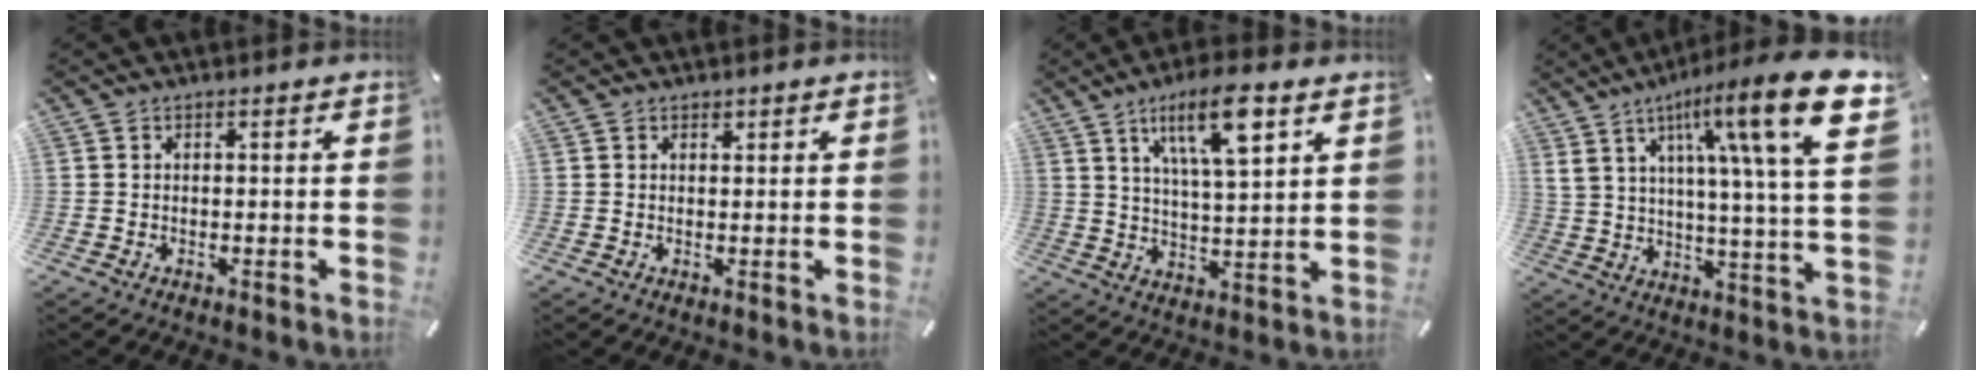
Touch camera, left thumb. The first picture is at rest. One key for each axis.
{"total": 0.8, "fx": 0.6, "fy": 0.6, "fz": 0.1, "tx": -0.002, "ty": 0.000, "tz": 0.012}
{"total": 12.8, "fx": 7.3, "fy": 3.6, "fz": 9.9, "tx": -0.166, "ty": -0.020, "tz": 0.120}
{"total": 22.8, "fx": 10.4, "fy": 5.2, "fz": 19.6, "tx": -0.313, "ty": -0.051, "tz": 0.152}